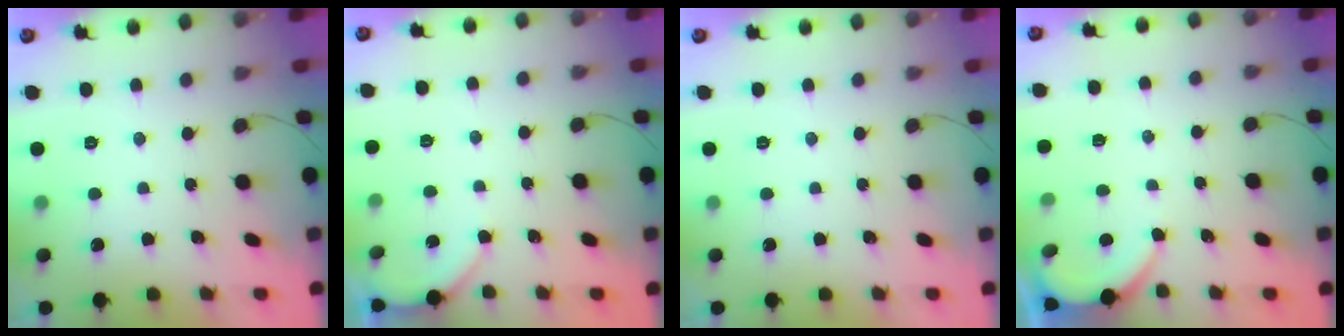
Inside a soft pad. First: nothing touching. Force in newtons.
{"total": 3.1, "press": 3.1, "slide": 0.2}
{"total": 0.0}
{"total": 2.9, "press": 2.9, "slide": 0.4}